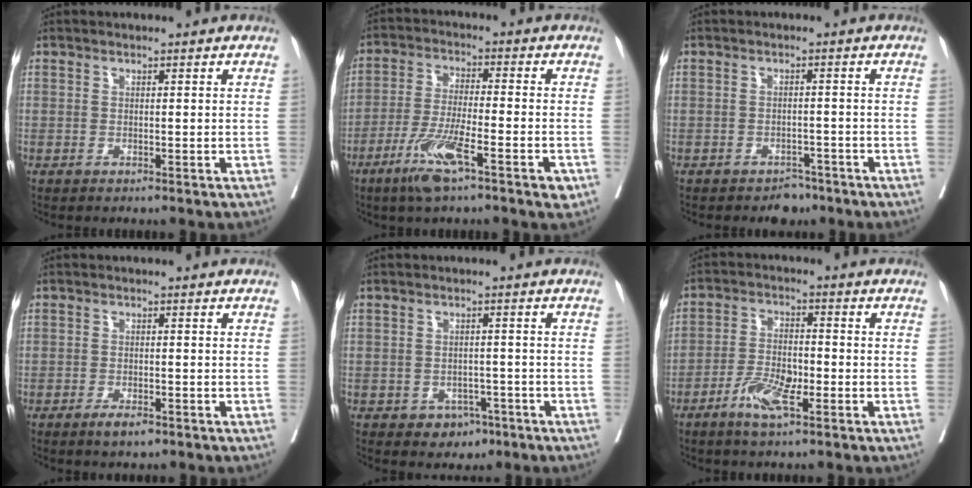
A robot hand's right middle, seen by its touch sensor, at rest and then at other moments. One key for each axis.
{"total": 10.3, "fx": -5.5, "fy": 1.2, "fz": 8.6, "tx": -0.159, "ty": -0.017, "tz": -0.098}
{"total": 3.0, "fx": -2.3, "fy": 1.6, "fz": 0.7, "tx": -0.013, "ty": 0.004, "tz": -0.030}
{"total": 2.6, "fx": -1.7, "fy": 0.8, "fz": 1.7, "tx": -0.035, "ty": -0.002, "tz": -0.027}
{"total": 3.7, "fx": -2.1, "fy": 2.8, "fz": 1.3, "tx": -0.009, "ty": 0.008, "tz": -0.021}
{"total": 6.3, "fx": -3.3, "fy": 1.7, "fz": 5.1, "tx": -0.104, "ty": -0.003, "tz": -0.062}